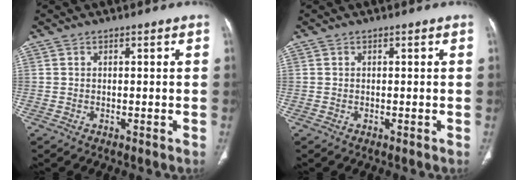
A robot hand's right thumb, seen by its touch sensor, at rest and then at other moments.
{"total": 0.0}